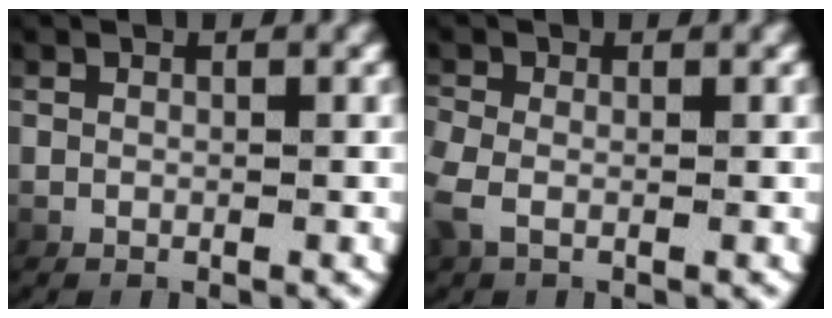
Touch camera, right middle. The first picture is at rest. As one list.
[{"total": 1.3, "force": [-0.2, 0.6, 1.1], "torque": [-0.042, -0.004, 0.000]}]